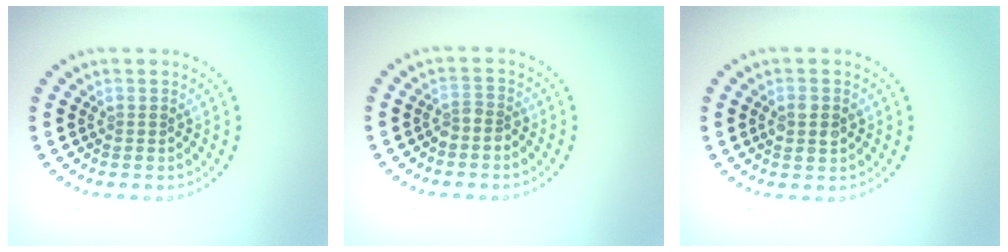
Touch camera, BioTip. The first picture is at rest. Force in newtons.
{"total": 1.4, "press": 1.0, "slide": 1.0}
{"total": 1.7, "press": 1.6, "slide": 0.2}